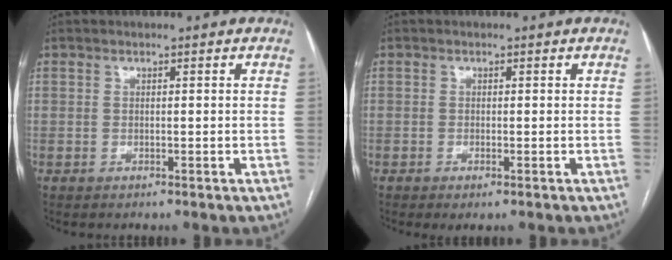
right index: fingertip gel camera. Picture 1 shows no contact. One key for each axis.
{"total": 1.2, "fx": -0.7, "fy": 0.2, "fz": 1.0, "tx": -0.015, "ty": -0.002, "tz": -0.009}